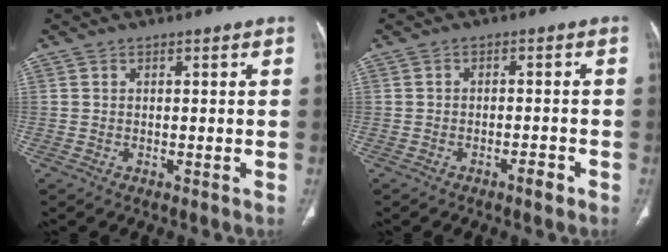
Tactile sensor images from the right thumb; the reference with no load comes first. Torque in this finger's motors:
{"motor_torque": [-0.07, 0.33, -0.30, 0.13, 0.01]}